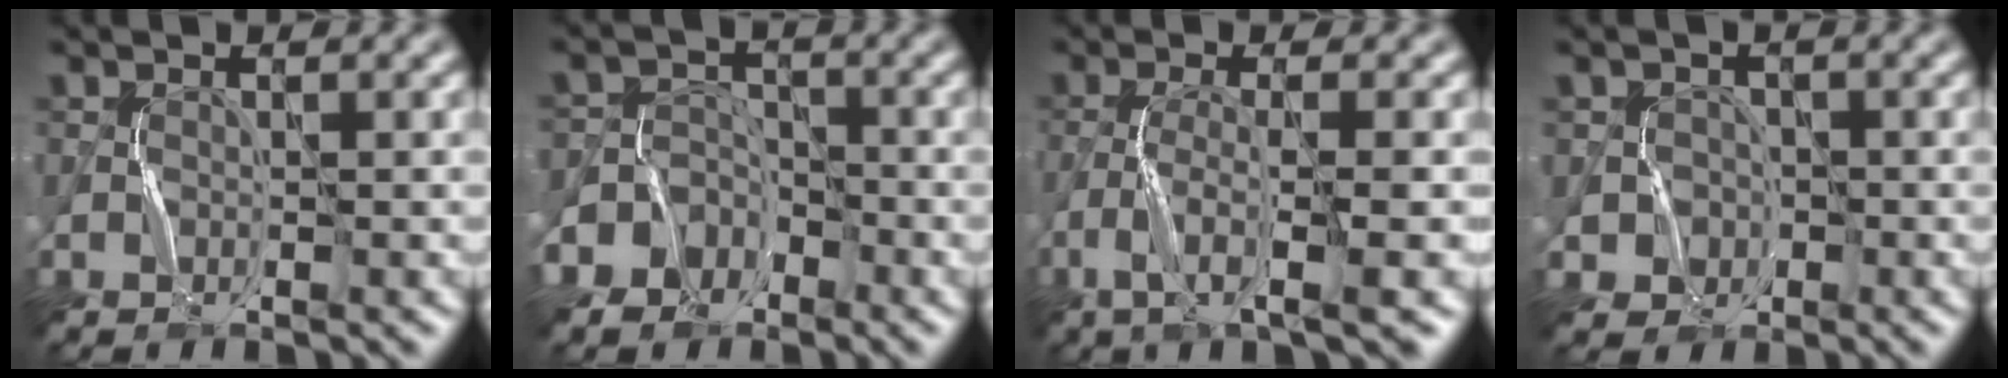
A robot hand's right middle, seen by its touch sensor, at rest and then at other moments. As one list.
[{"total": 5.7, "force": [-3.7, 4.3, 0.4], "torque": [0.014, -0.002, -0.087]}, {"total": 4.1, "force": [-1.8, 0.3, 3.6], "torque": [-0.072, -0.003, -0.038]}, {"total": 2.6, "force": [-0.5, 2.5, 0.0], "torque": [0.016, 0.006, -0.020]}]